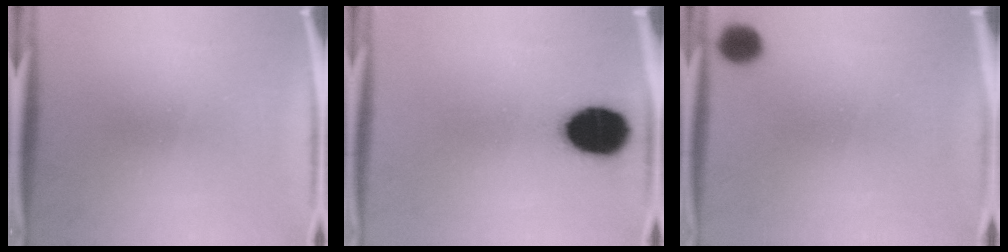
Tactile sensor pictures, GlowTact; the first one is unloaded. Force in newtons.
{"total": 14.8}
{"total": 4.0}